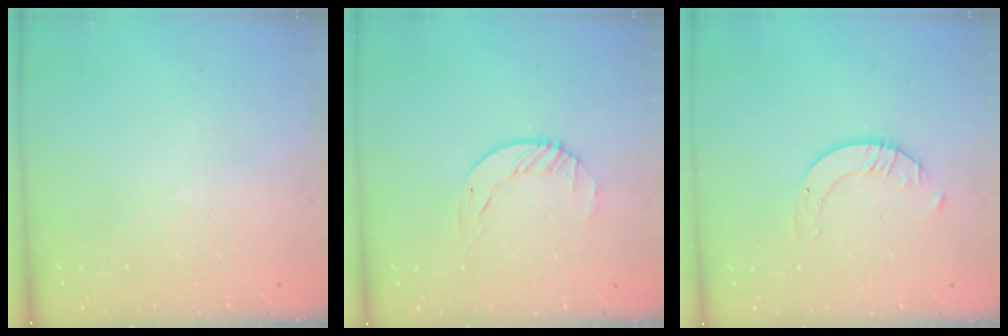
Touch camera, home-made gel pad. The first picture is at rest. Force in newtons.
{"total": 3.5, "press": 3.5, "slide": 0.4}
{"total": 2.0, "press": 2.0, "slide": 0.2}